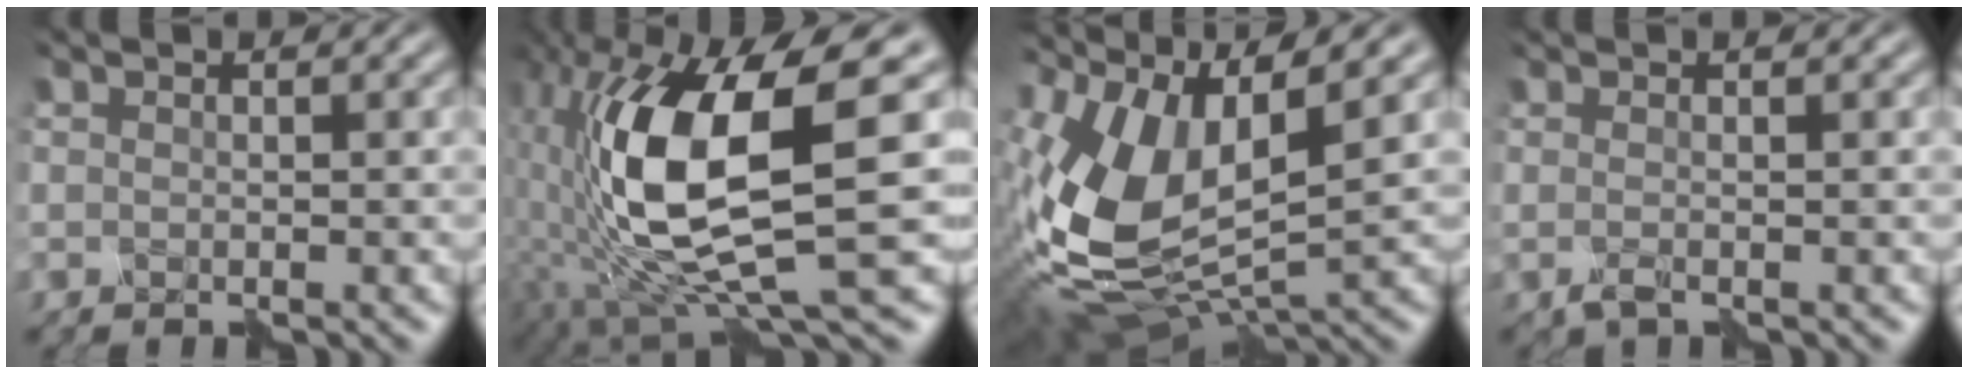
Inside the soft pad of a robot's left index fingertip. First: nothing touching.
{"total": 13.0, "force": [-0.5, 4.2, 12.3], "torque": [-0.240, -0.001, -0.013]}
{"total": 11.4, "force": [2.0, 5.2, 9.9], "torque": [-0.230, -0.012, 0.047]}
{"total": 1.8, "force": [-0.2, 0.3, 1.7], "torque": [-0.028, 0.004, -0.007]}